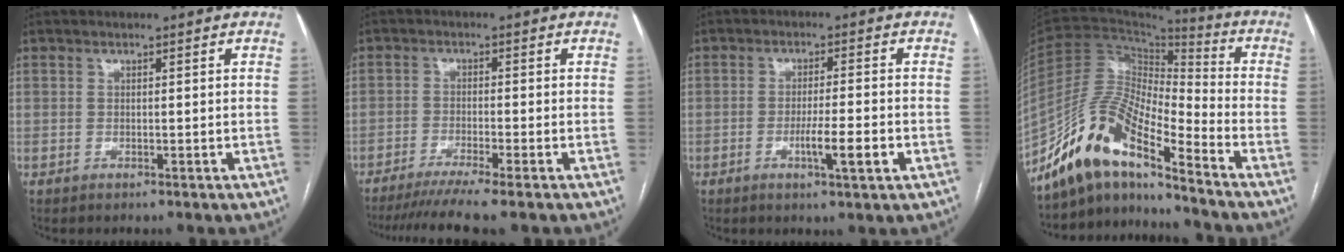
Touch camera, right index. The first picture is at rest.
{"total": 7.9, "force": [-6.4, -1.1, 4.5], "torque": [-0.064, -0.020, -0.104]}
{"total": 5.7, "force": [-2.0, 0.1, 5.3], "torque": [-0.087, -0.007, -0.031]}
{"total": 13.2, "force": [-10.7, 2.1, 7.4], "torque": [-0.156, 0.022, -0.198]}